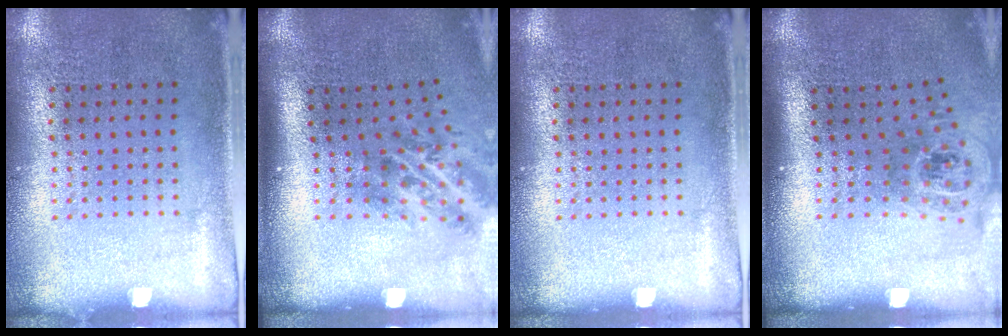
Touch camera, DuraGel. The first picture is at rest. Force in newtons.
{"total": 2.1, "press": 1.4, "slide": 1.6}
{"total": 0.0}
{"total": 1.7, "press": 1.2, "slide": 1.2}